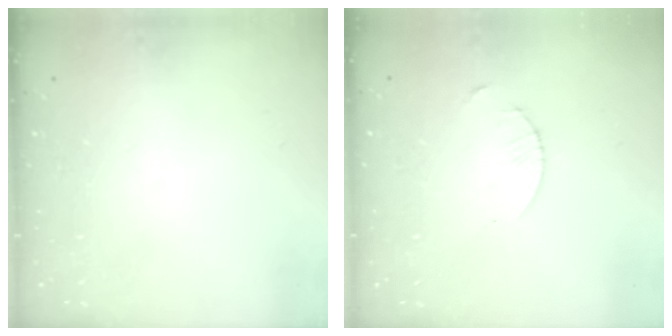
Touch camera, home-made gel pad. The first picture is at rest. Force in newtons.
{"total": 1.3, "press": 1.3, "slide": 0.2}